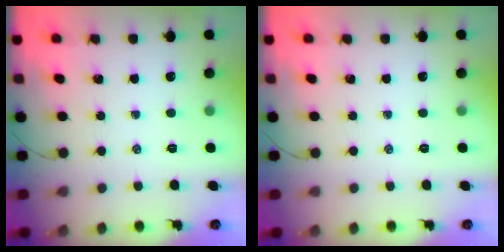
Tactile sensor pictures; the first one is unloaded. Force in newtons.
{"total": 0.0}